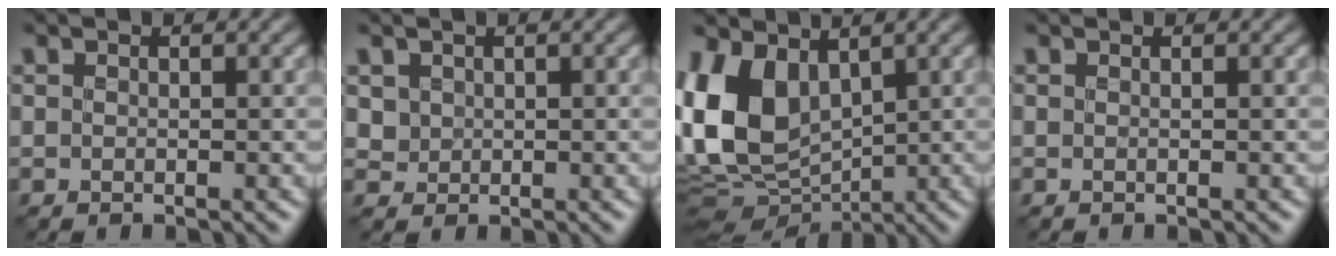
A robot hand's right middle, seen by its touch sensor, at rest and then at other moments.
{"total": 2.9, "force": [1.0, 2.4, 1.4], "torque": [-0.052, 0.010, 0.023]}
{"total": 9.1, "force": [0.8, 5.9, 6.8], "torque": [-0.147, -0.010, 0.003]}
{"total": 0.0}